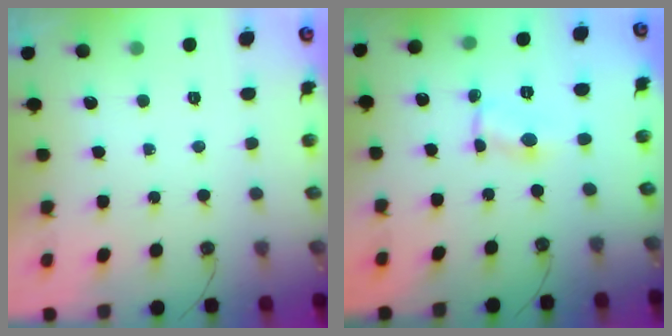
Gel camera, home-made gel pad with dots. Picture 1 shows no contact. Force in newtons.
{"total": 0.9, "press": 0.9, "slide": 0.1}